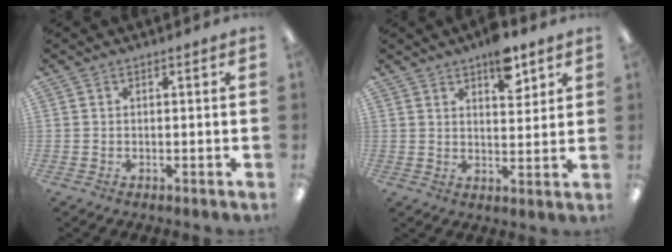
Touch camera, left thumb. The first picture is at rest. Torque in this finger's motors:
{"motor_torque": [1.04, 0.73, 0.65, -0.71, 0.02]}